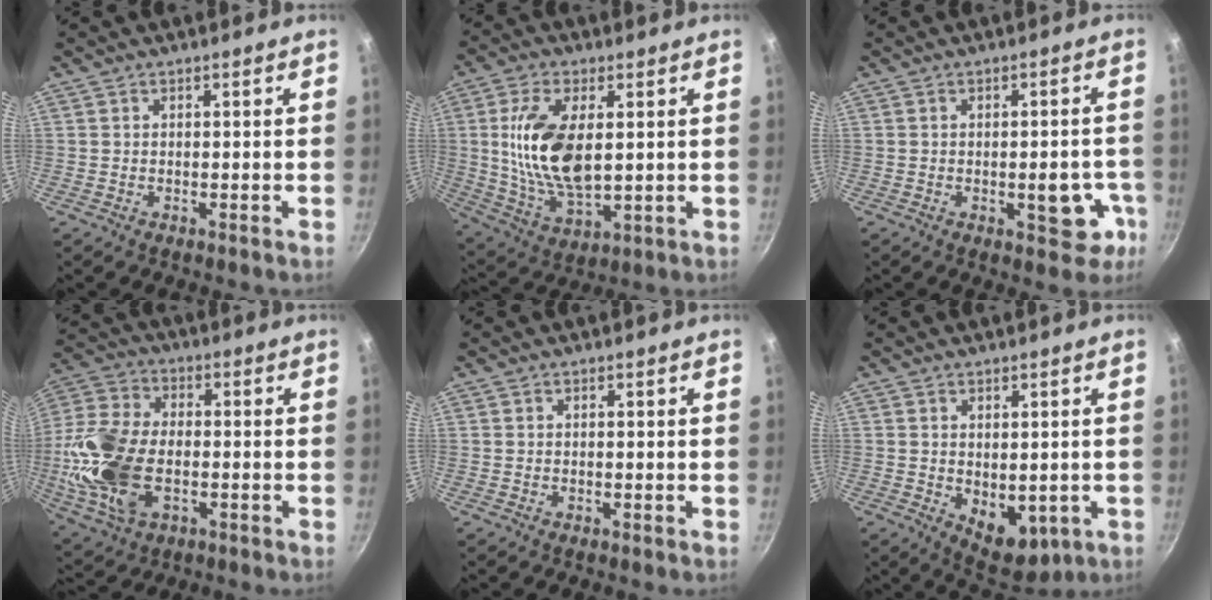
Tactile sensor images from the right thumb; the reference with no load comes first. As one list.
[{"total": 15.4, "force": [2.2, 7.8, 13.2], "torque": [-0.247, -0.011, 0.049]}, {"total": 8.8, "force": [-2.6, 4.2, 7.2], "torque": [-0.050, 0.013, -0.029]}, {"total": 19.1, "force": [-2.8, 11.7, 14.8], "torque": [-0.300, 0.019, -0.056]}, {"total": 0.0}, {"total": 7.9, "force": [-0.9, 5.1, 6.1], "torque": [-0.059, -0.017, 0.005]}]